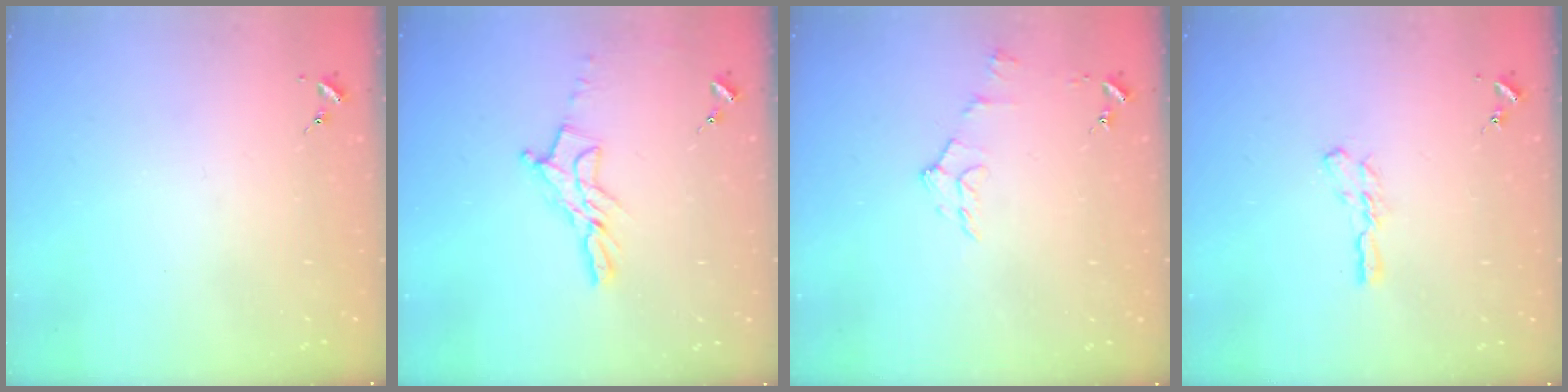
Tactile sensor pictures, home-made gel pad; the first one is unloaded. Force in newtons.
{"total": 11.6, "press": 11.6, "slide": 1.0}
{"total": 7.8, "press": 7.8, "slide": 0.9}
{"total": 6.1, "press": 6.1, "slide": 0.2}